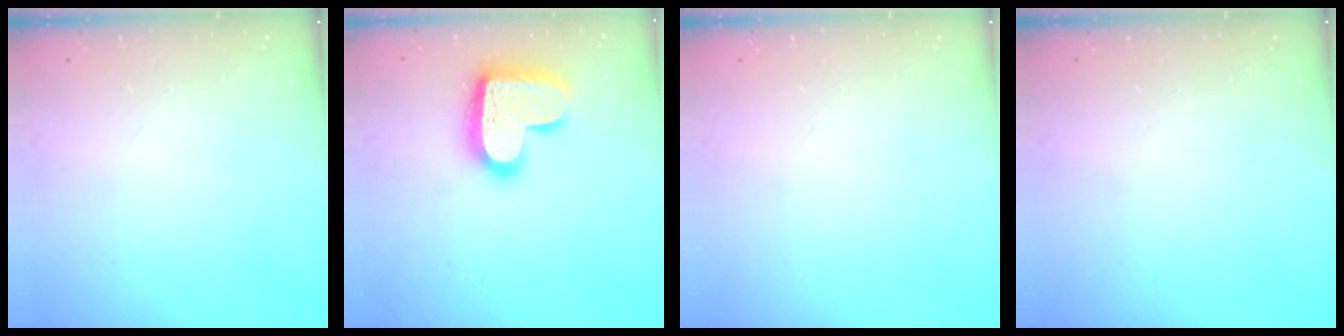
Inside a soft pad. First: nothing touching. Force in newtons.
{"total": 18.7, "press": 18.6, "slide": 1.1}
{"total": 0.0}
{"total": 0.0}